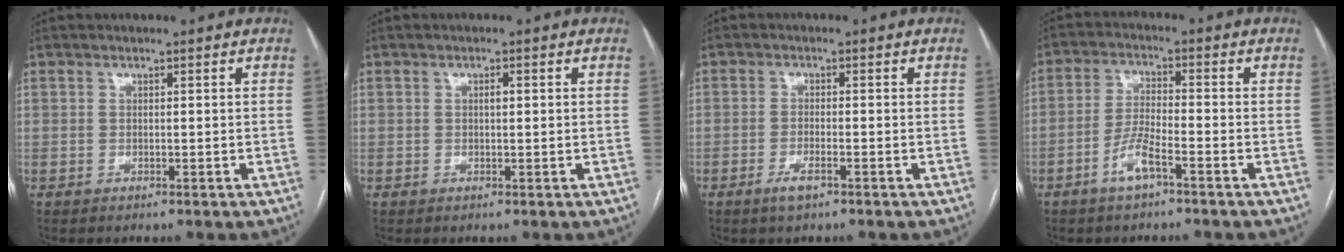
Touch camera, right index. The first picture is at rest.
{"total": 1.0, "force": [0.2, 0.4, 0.9], "torque": [-0.012, 0.001, 0.002]}
{"total": 2.4, "force": [-1.5, 0.5, 1.9], "torque": [-0.035, -0.002, -0.028]}
{"total": 4.9, "force": [-2.9, 0.8, 3.9], "torque": [-0.081, 0.003, -0.059]}